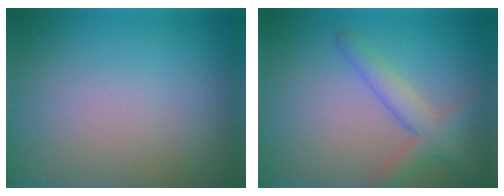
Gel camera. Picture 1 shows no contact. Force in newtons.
{"total": 3.0, "press": 3.0, "slide": 0.2}